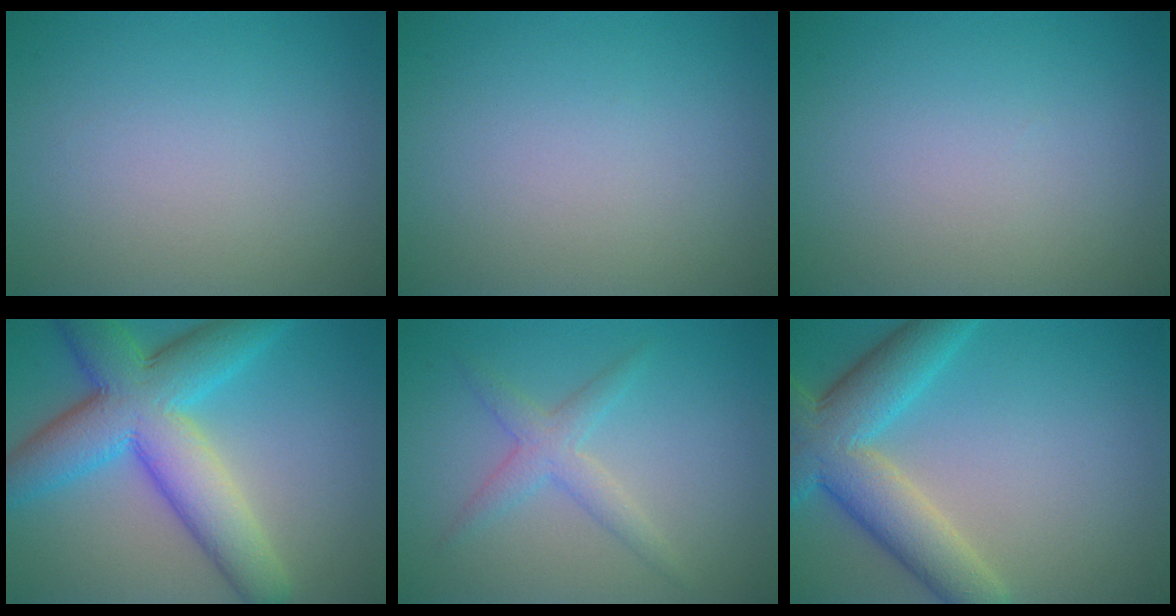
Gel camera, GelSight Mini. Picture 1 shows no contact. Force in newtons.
{"total": 0.0}
{"total": 0.0}
{"total": 10.5, "press": 10.5, "slide": 0.3}
{"total": 2.5, "press": 2.5, "slide": 0.1}
{"total": 7.9, "press": 7.9, "slide": 0.5}